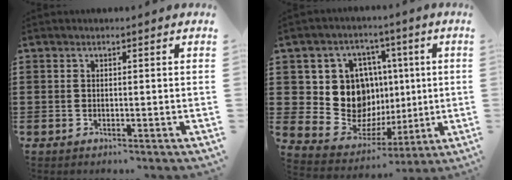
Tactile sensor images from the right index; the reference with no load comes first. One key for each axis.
{"total": 12.9, "fx": 2.0, "fy": 11.4, "fz": 5.8, "tx": -0.140, "ty": -0.005, "tz": 0.050}